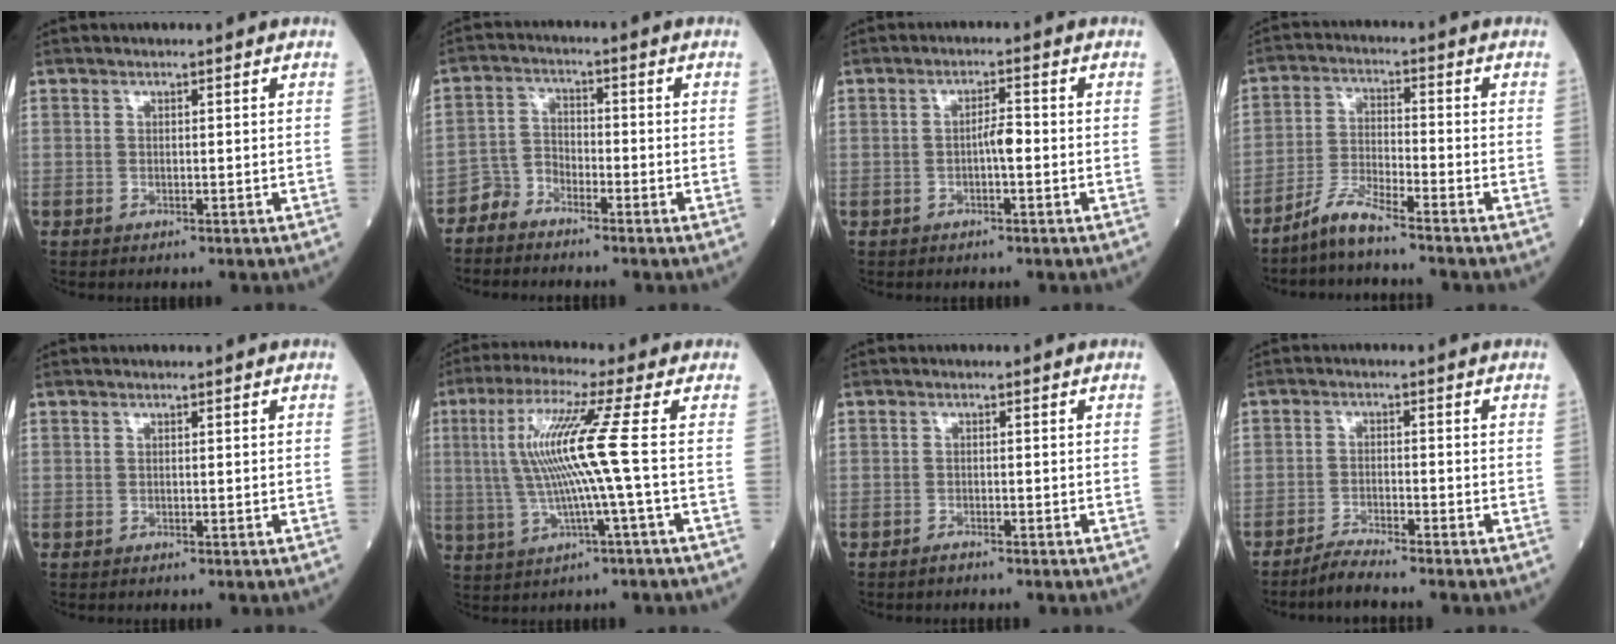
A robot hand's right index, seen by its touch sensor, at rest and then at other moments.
{"total": 3.2, "force": [-2.9, 1.4, 0.1], "torque": [0.003, 0.000, -0.059]}
{"total": 2.3, "force": [-0.5, 0.3, 2.2], "torque": [-0.037, 0.004, -0.008]}
{"total": 5.4, "force": [-4.7, -0.4, 2.6], "torque": [-0.058, -0.020, -0.097]}
{"total": 0.0}
{"total": 10.5, "force": [0.6, -1.7, 10.3], "torque": [-0.213, 0.011, 0.015]}
{"total": 1.1, "force": [-1.0, -0.1, 0.5], "torque": [-0.015, -0.001, -0.017]}
{"total": 3.6, "force": [-3.3, -0.9, 1.2], "torque": [-0.030, -0.014, -0.066]}